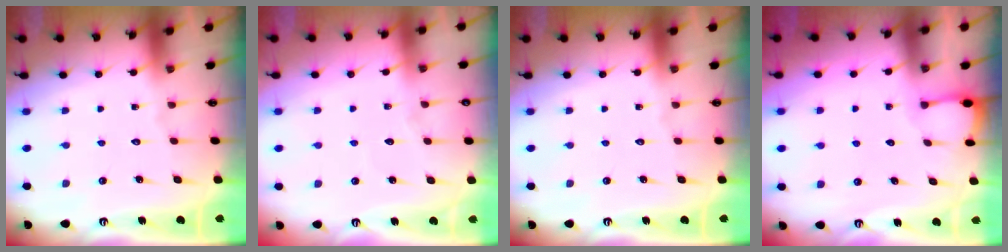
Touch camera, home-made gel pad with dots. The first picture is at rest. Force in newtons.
{"total": 2.3, "press": 2.3, "slide": 0.3}
{"total": 0.0}
{"total": 1.5, "press": 1.5, "slide": 0.1}